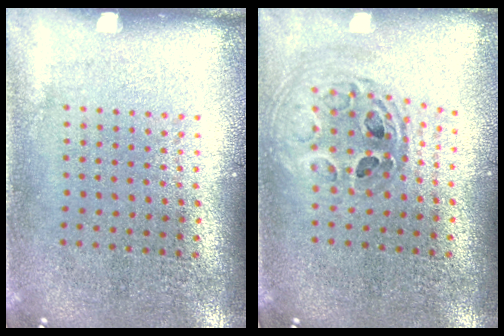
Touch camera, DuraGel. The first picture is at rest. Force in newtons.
{"total": 0.8, "press": 0.7, "slide": 0.2}